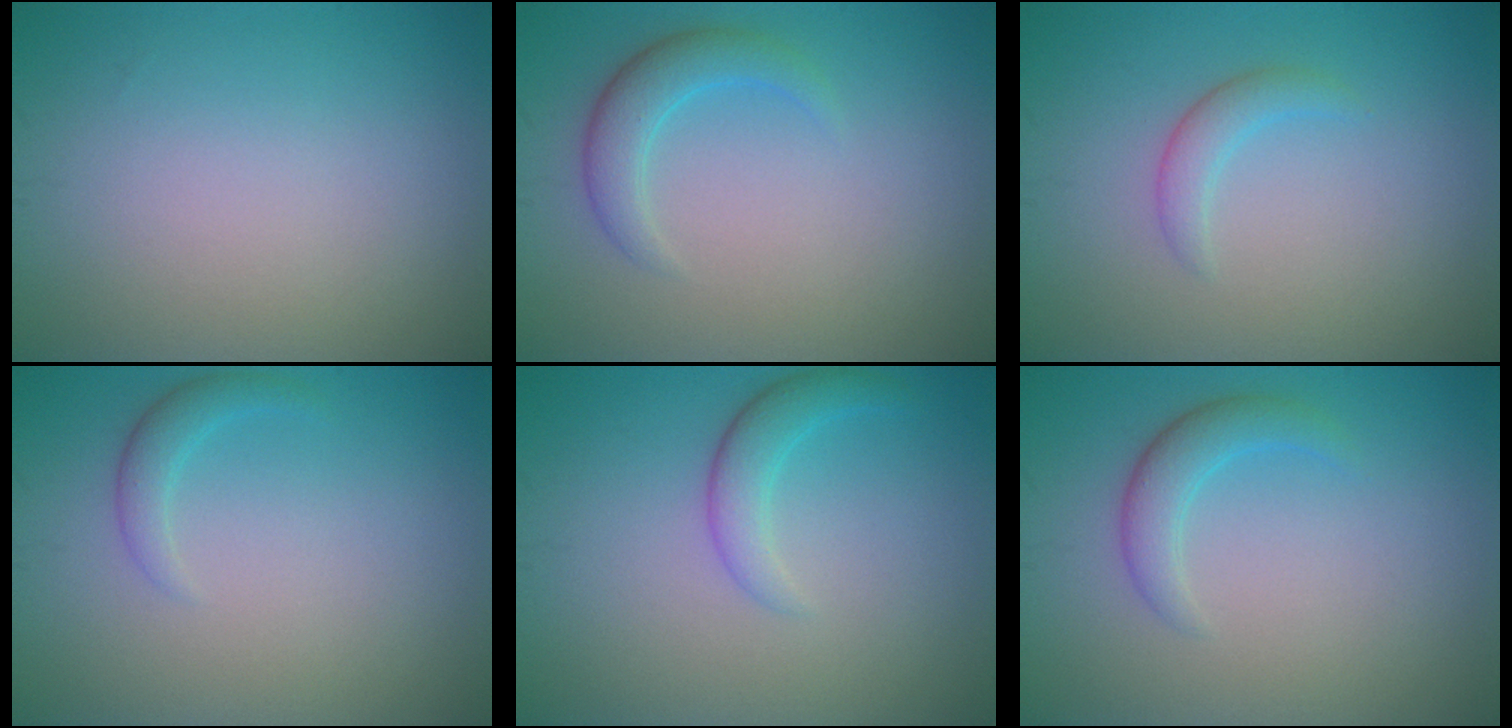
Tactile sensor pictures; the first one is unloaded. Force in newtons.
{"total": 2.8, "press": 2.8, "slide": 0.0}
{"total": 1.7, "press": 1.7, "slide": 0.2}
{"total": 1.5, "press": 1.5, "slide": 0.2}
{"total": 2.4, "press": 2.4, "slide": 0.1}
{"total": 2.5, "press": 2.5, "slide": 0.0}